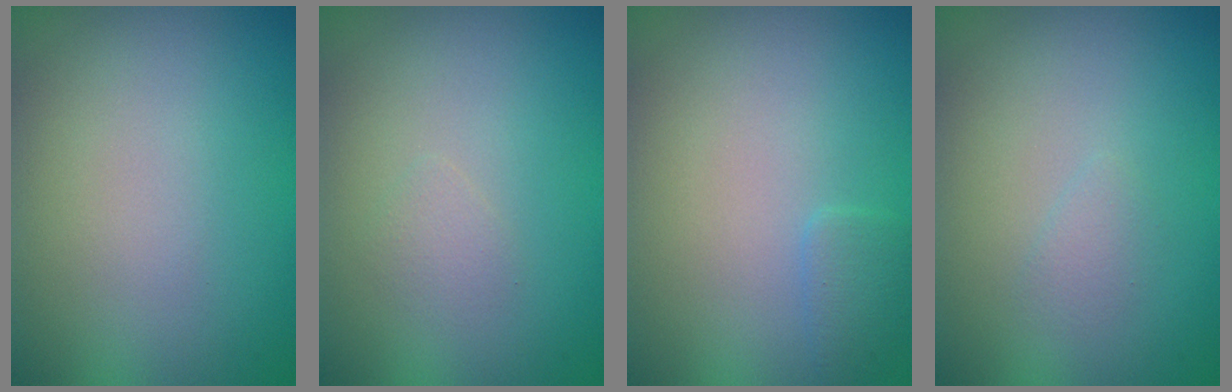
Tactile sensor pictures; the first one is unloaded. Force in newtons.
{"total": 0.8, "press": 0.8, "slide": 0.0}
{"total": 1.2, "press": 1.2, "slide": 0.1}
{"total": 0.8, "press": 0.8, "slide": 0.0}